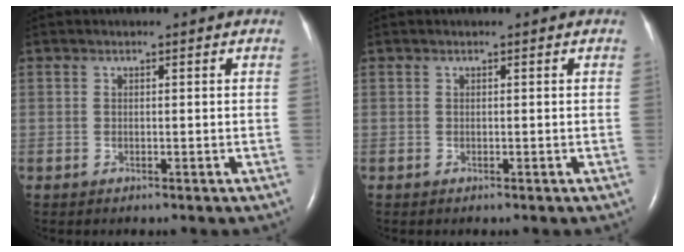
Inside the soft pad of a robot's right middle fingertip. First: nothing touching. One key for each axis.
{"total": 0.0}